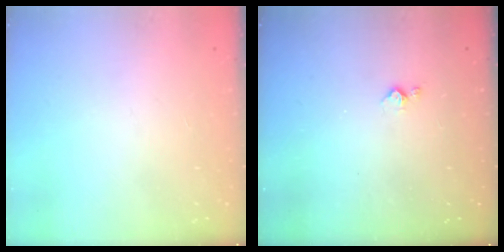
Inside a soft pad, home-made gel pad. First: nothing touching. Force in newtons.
{"total": 2.8, "press": 2.7, "slide": 0.4}